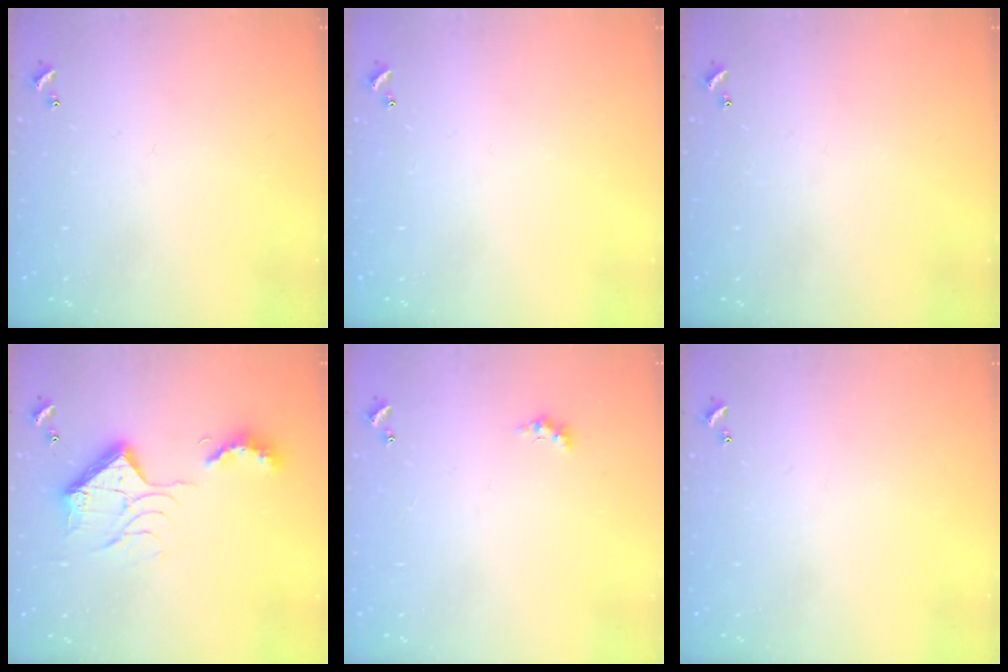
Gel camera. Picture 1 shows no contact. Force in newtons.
{"total": 0.0}
{"total": 0.0}
{"total": 15.7, "press": 15.7, "slide": 1.2}
{"total": 1.1, "press": 1.1, "slide": 0.4}
{"total": 0.0}